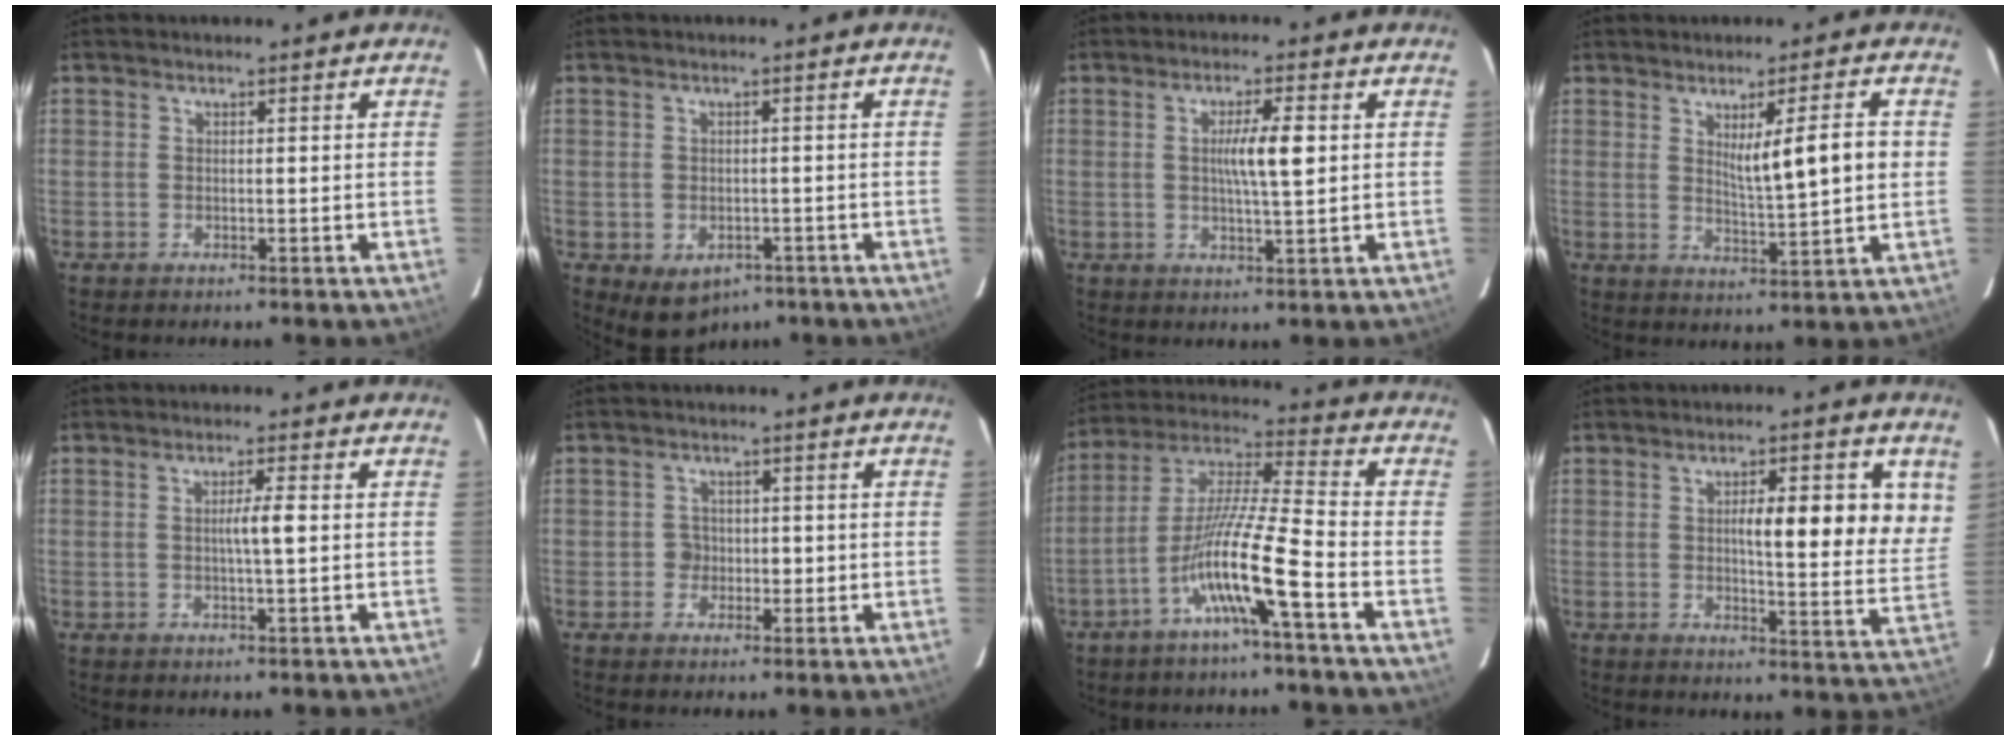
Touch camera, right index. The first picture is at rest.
{"total": 5.5, "force": [-2.9, 4.1, 2.3], "torque": [-0.038, 0.002, -0.027]}
{"total": 5.6, "force": [0.7, 0.3, 5.6], "torque": [-0.097, 0.001, 0.012]}
{"total": 8.0, "force": [1.5, 0.3, 7.8], "torque": [-0.124, -0.005, 0.027]}
{"total": 2.9, "force": [0.0, -0.2, 2.9], "torque": [-0.051, -0.001, -0.001]}
{"total": 2.5, "force": [-0.4, 2.3, 0.9], "torque": [-0.006, 0.010, -0.005]}
{"total": 12.4, "force": [-5.7, -0.9, 11.0], "torque": [-0.218, 0.005, -0.110]}
{"total": 11.5, "force": [3.4, 2.3, 10.7], "torque": [-0.136, 0.004, 0.042]}